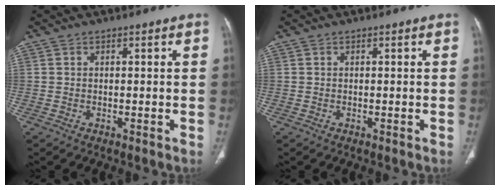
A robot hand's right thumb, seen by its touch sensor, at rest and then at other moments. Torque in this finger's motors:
{"motor_torque": [0.00, 0.00, 0.16, 0.16, 0.00]}